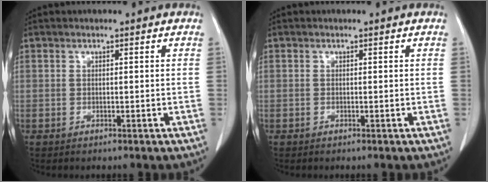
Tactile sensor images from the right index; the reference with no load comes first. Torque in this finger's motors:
{"motor_torque": [-0.10, 0.08, -0.06, 0.00]}